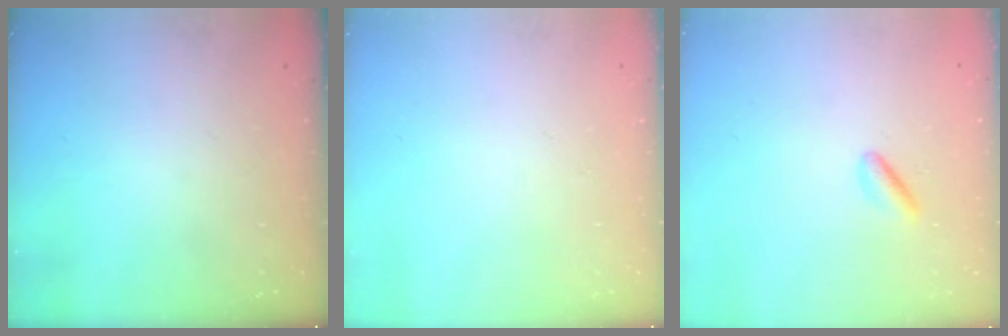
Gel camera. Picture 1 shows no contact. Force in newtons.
{"total": 0.0}
{"total": 3.0, "press": 2.9, "slide": 1.1}